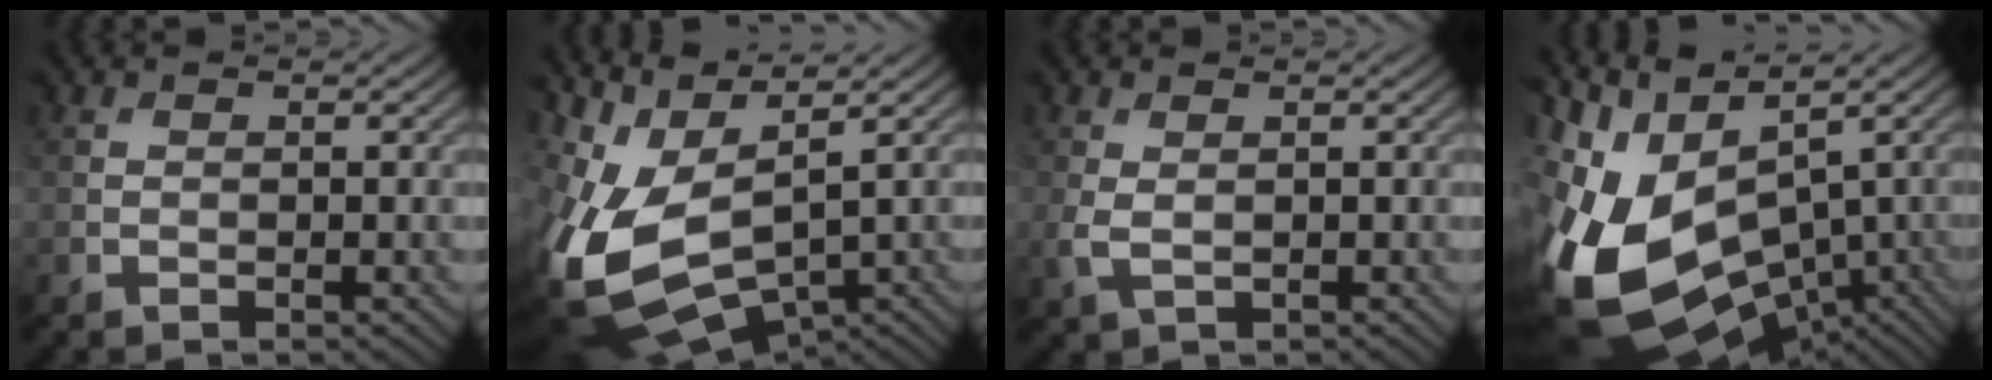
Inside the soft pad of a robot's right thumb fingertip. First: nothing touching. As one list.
[{"total": 14.0, "force": [-1.4, 6.7, 12.2], "torque": [-0.315, -0.032, 0.014]}, {"total": 2.4, "force": [0.1, 1.5, 1.8], "torque": [-0.058, -0.004, 0.003]}, {"total": 17.3, "force": [-4.1, 9.5, 13.9], "torque": [-0.308, -0.028, -0.037]}]